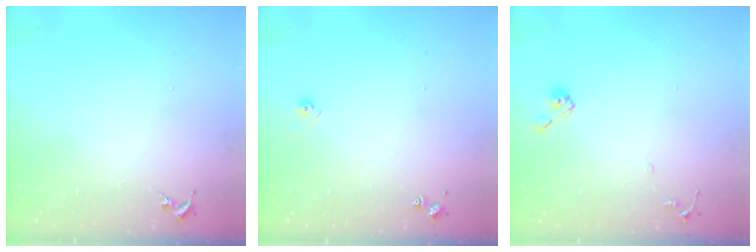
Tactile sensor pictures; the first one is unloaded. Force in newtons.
{"total": 4.8, "press": 4.7, "slide": 0.6}
{"total": 7.3, "press": 7.3, "slide": 0.6}